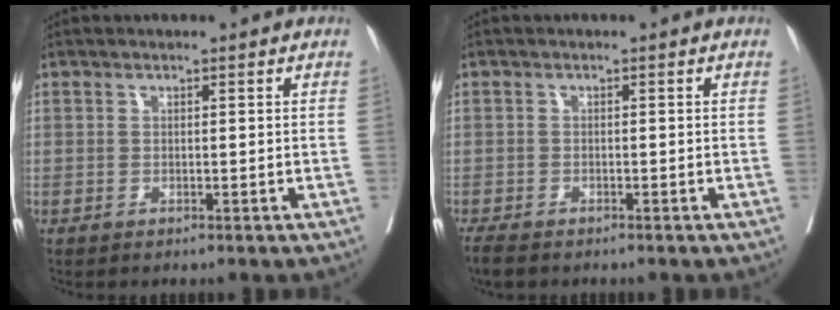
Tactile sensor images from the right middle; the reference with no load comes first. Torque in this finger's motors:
{"motor_torque": [0.71, -0.57, 0.19, 0.06]}